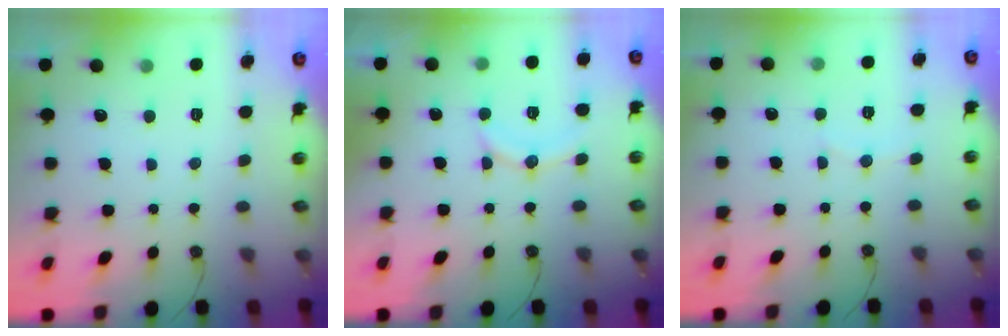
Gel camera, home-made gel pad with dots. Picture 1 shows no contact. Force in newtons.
{"total": 9.0, "press": 8.8, "slide": 1.9}
{"total": 3.1, "press": 3.1, "slide": 0.3}